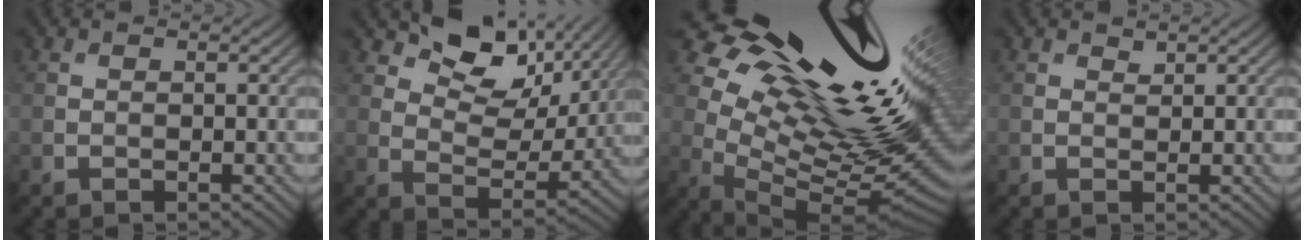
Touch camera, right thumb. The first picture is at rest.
{"total": 10.1, "force": [6.2, 5.5, 5.8], "torque": [-0.107, -0.013, 0.103]}
{"total": 20.5, "force": [9.6, 8.2, 16.2], "torque": [-0.240, 0.031, 0.166]}
{"total": 0.8, "force": [0.7, 0.3, 0.2], "torque": [-0.005, -0.003, 0.014]}